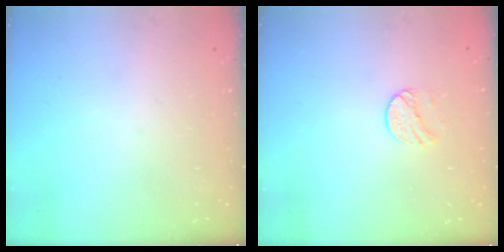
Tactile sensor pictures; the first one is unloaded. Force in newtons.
{"total": 8.3, "press": 8.2, "slide": 0.7}